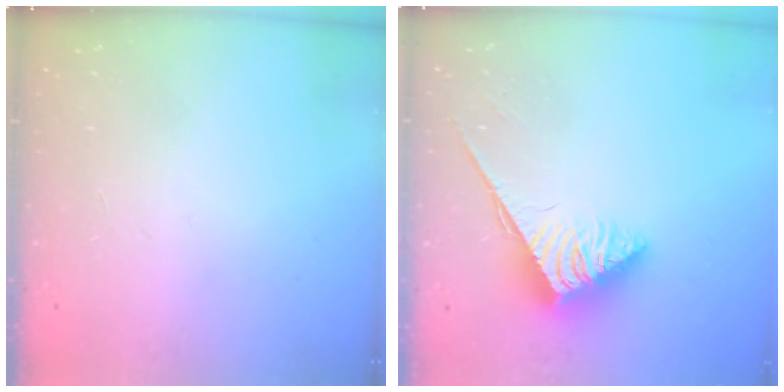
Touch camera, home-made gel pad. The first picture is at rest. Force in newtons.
{"total": 3.8, "press": 3.7, "slide": 0.6}